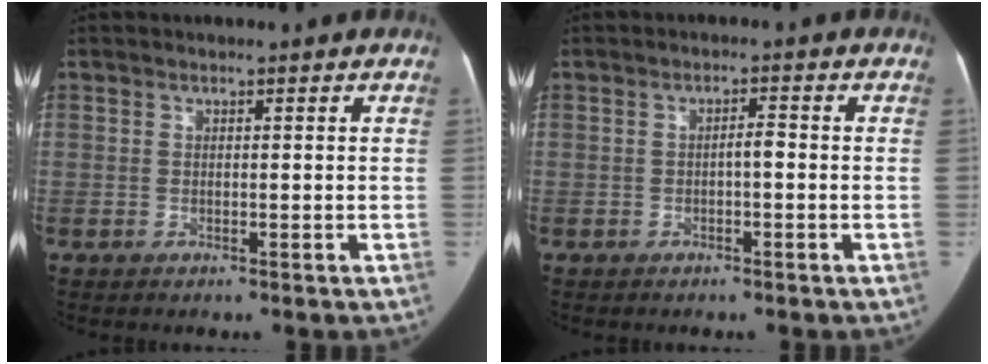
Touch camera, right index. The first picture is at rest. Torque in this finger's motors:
{"motor_torque": [0.21, 0.15, 0.02, 0.00]}